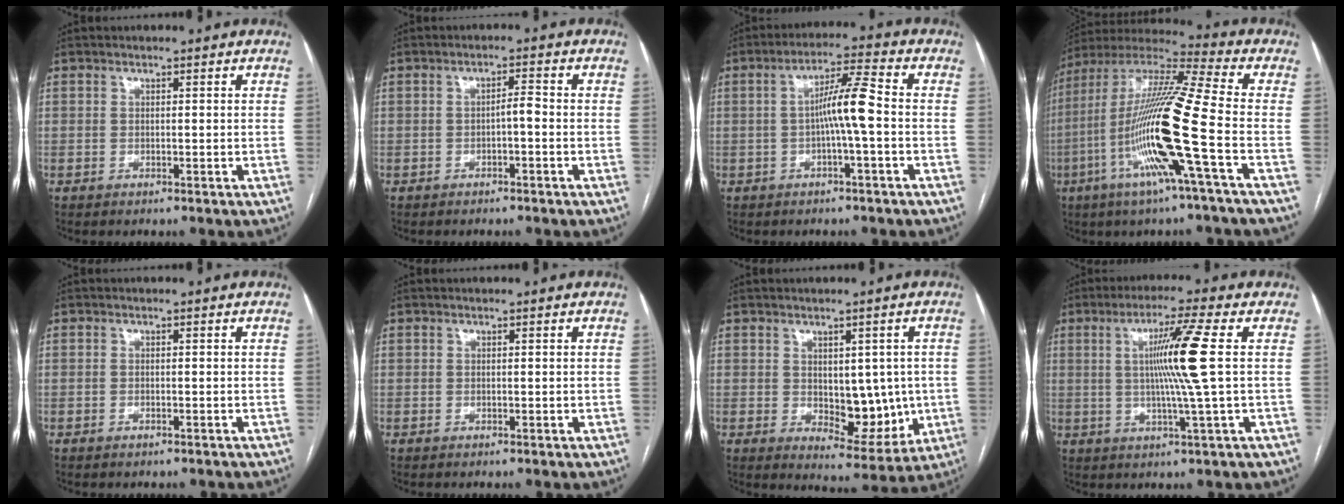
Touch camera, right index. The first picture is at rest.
{"total": 2.0, "force": [-0.7, 0.4, 1.9], "torque": [-0.026, 0.004, -0.012]}
{"total": 6.7, "force": [-0.8, -0.2, 6.7], "torque": [-0.118, 0.016, -0.014]}
{"total": 19.2, "force": [-5.7, -0.8, 18.3], "torque": [-0.372, -0.013, -0.122]}
{"total": 0.7, "force": [-0.6, 0.3, 0.3], "torque": [-0.011, -0.001, -0.005]}
{"total": 0.0}
{"total": 8.5, "force": [-0.3, 4.7, 7.0], "torque": [-0.078, -0.003, 0.013]}
{"total": 9.6, "force": [1.2, -2.1, 9.3], "torque": [-0.167, -0.002, 0.026]}